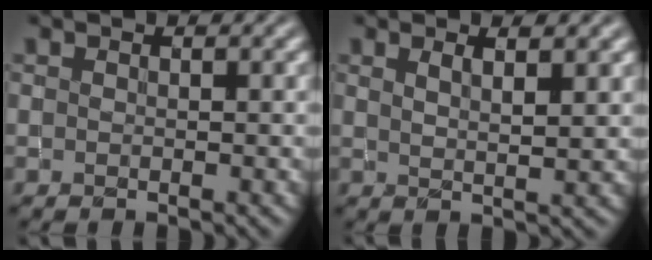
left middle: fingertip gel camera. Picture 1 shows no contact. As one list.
[{"total": 2.8, "force": [1.6, 0.8, 2.2], "torque": [-0.023, 0.003, 0.021]}]